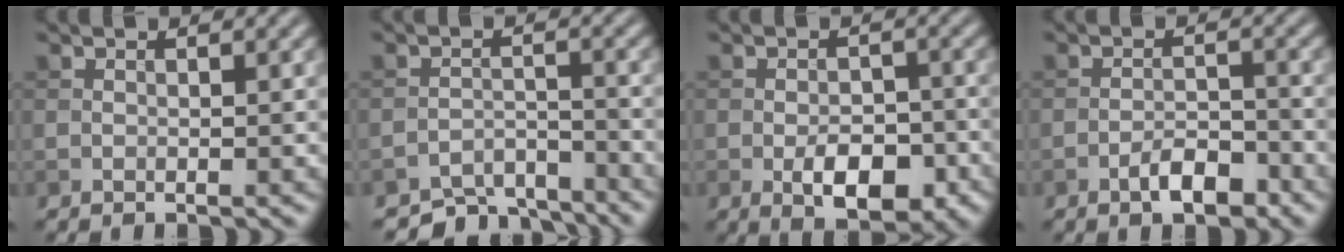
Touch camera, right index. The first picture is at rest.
{"total": 5.2, "force": [-4.9, 1.5, 1.1], "torque": [-0.015, -0.009, -0.084]}
{"total": 5.4, "force": [-2.1, 2.8, 4.1], "torque": [-0.061, -0.004, -0.032]}
{"total": 3.1, "force": [-1.9, 1.2, 2.1], "torque": [-0.031, 0.008, -0.035]}